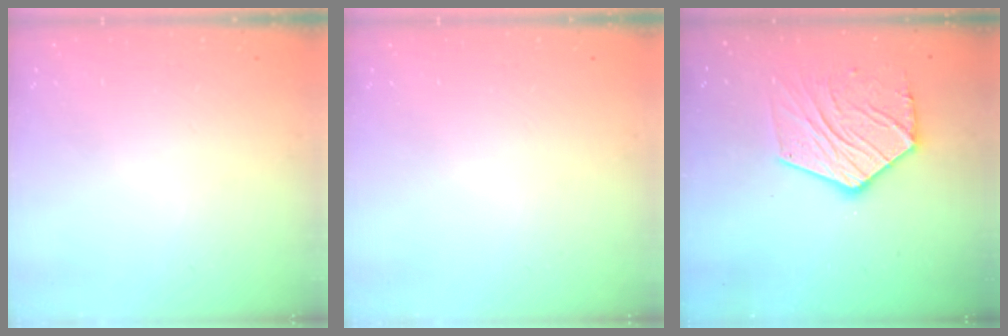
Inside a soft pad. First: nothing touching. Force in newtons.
{"total": 0.0}
{"total": 14.8, "press": 14.8, "slide": 0.8}